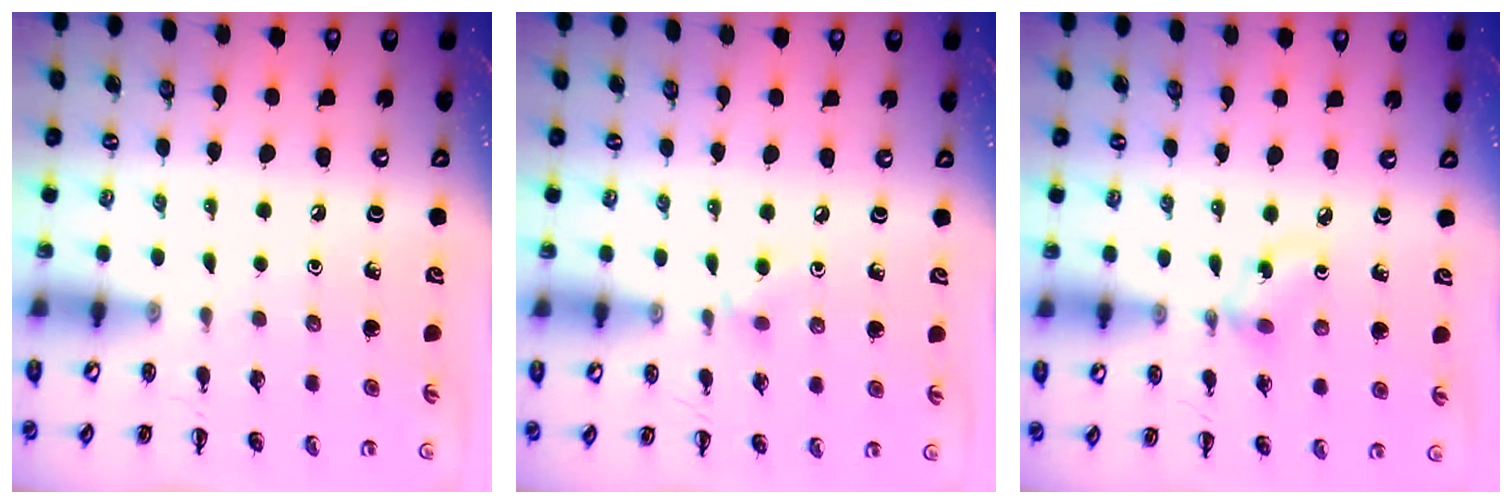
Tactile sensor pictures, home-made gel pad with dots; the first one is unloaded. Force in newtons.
{"total": 4.0, "press": 3.6, "slide": 1.6}
{"total": 2.9, "press": 2.8, "slide": 0.9}